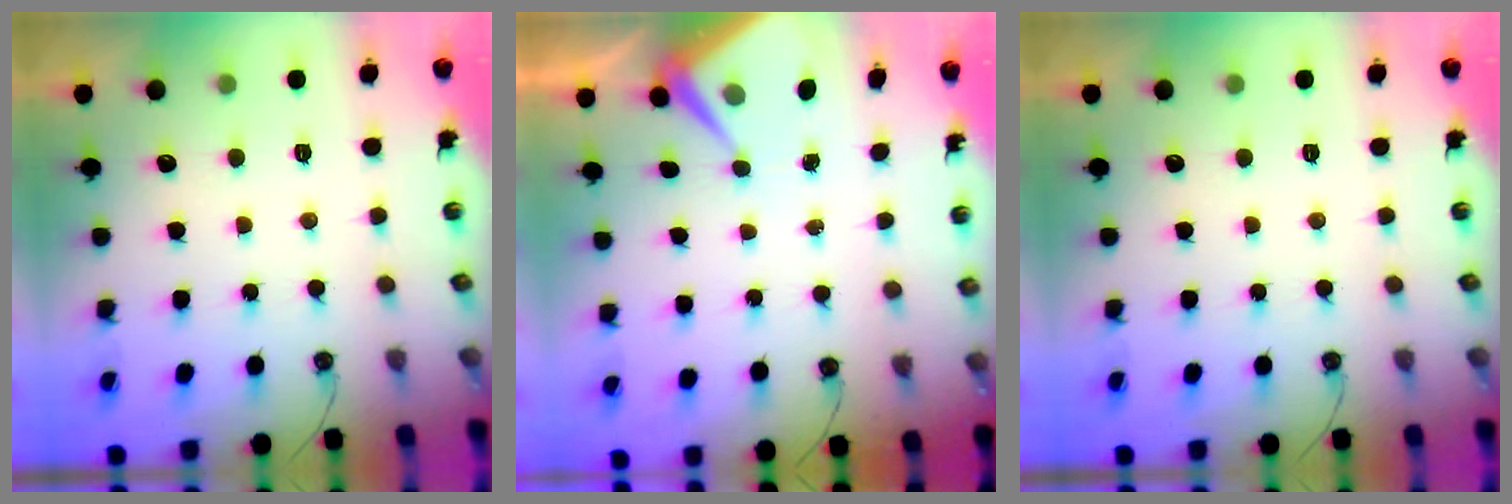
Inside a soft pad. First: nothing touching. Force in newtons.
{"total": 6.3, "press": 6.3, "slide": 0.8}
{"total": 0.0}